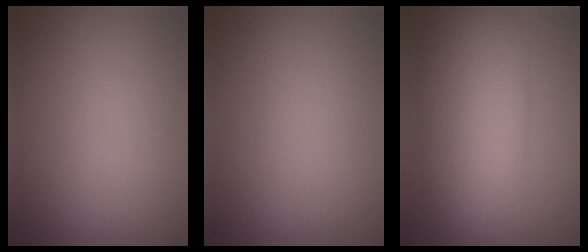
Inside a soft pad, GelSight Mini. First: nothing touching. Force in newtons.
{"total": 0.0}
{"total": 9.5, "press": 9.5, "slide": 0.5}